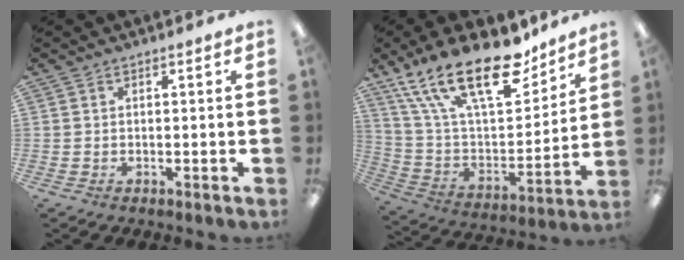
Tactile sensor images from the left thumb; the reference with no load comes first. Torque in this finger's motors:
{"motor_torque": [0.66, 0.18, 1.46, -1.32, 0.53]}